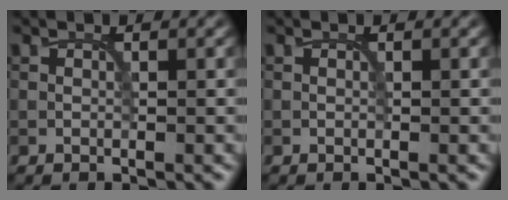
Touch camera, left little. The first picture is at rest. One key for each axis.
{"total": 0.0}